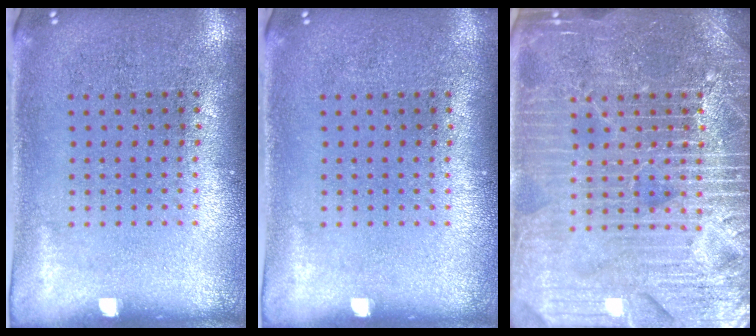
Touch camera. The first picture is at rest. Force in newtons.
{"total": 0.0}
{"total": 7.2, "press": 7.1, "slide": 1.0}